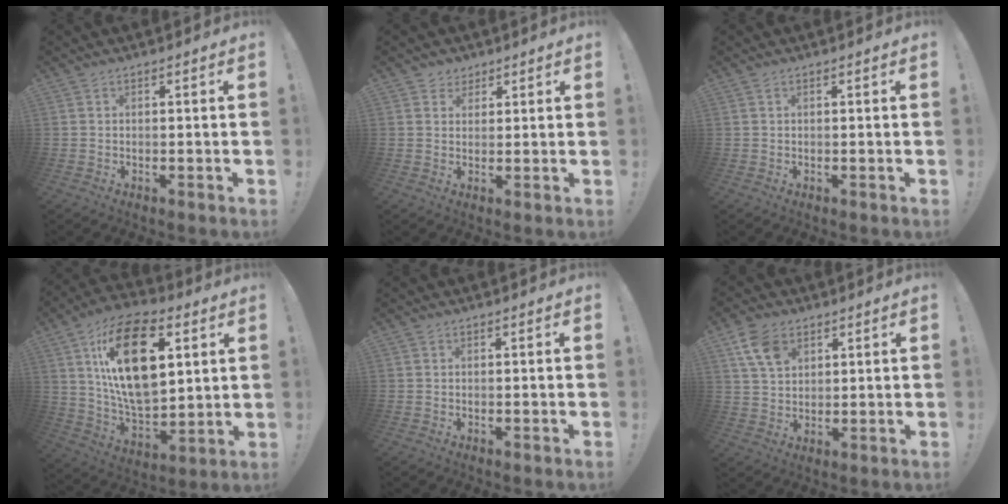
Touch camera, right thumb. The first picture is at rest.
{"total": 3.4, "force": [2.1, 2.7, 0.0], "torque": [0.005, -0.010, 0.038]}
{"total": 0.0}
{"total": 24.2, "force": [7.9, 14.0, 18.0], "torque": [-0.323, -0.030, 0.132]}
{"total": 0.0}
{"total": 9.0, "force": [4.5, 6.1, 4.9], "torque": [-0.089, -0.008, 0.092]}